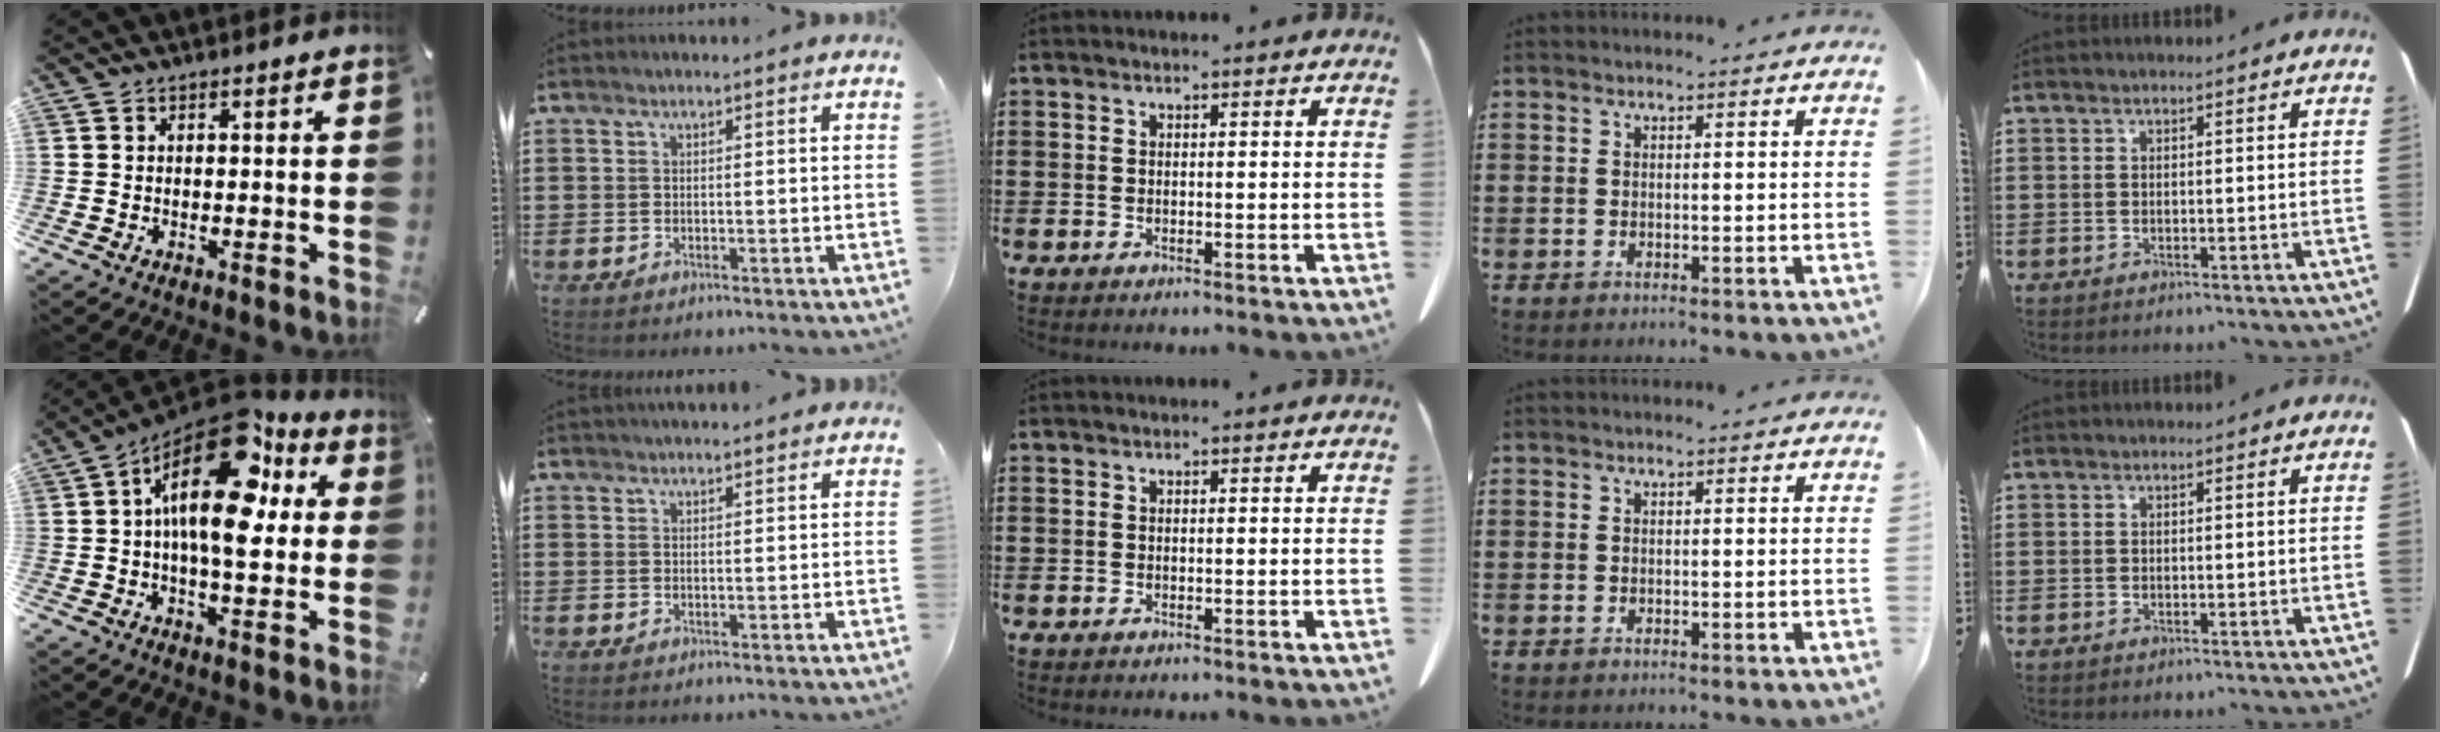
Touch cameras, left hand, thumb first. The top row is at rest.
{"thumb": {"total": 21.6, "force": [6.8, 10.8, 17.4], "torque": [-0.297, -0.050, 0.105]}, "index": {"total": 1.7, "force": [1.6, 0.1, 0.2], "torque": [-0.008, 0.001, 0.032]}}